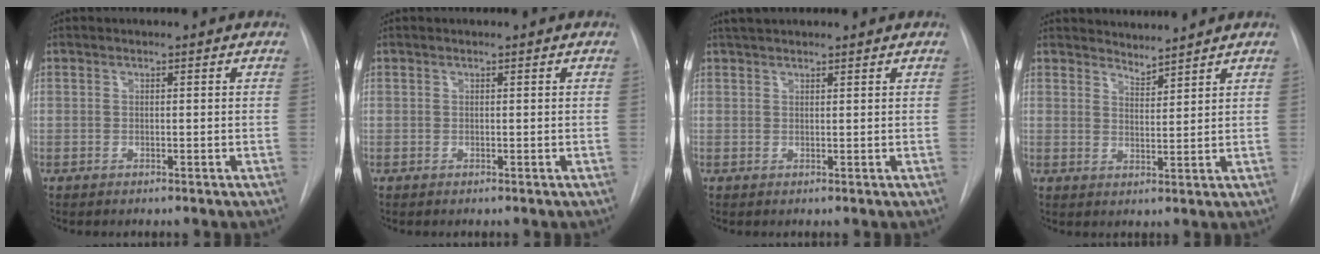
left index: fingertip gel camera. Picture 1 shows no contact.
{"total": 0.0}
{"total": 3.9, "force": [3.6, 0.6, 1.5], "torque": [-0.022, 0.035, 0.060]}
{"total": 3.9, "force": [3.9, 0.1, -0.1], "torque": [0.001, -0.003, 0.064]}